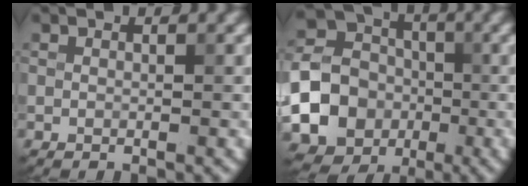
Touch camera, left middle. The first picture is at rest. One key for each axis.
{"total": 20.2, "fx": -5.5, "fy": 18.7, "fz": 5.4, "tx": -0.160, "ty": -0.035, "tz": -0.125}